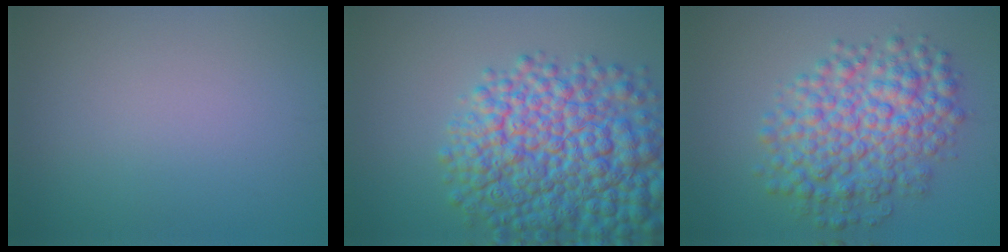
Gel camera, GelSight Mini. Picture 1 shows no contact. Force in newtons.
{"total": 12.6, "press": 12.5, "slide": 0.4}
{"total": 7.7, "press": 7.7, "slide": 0.1}